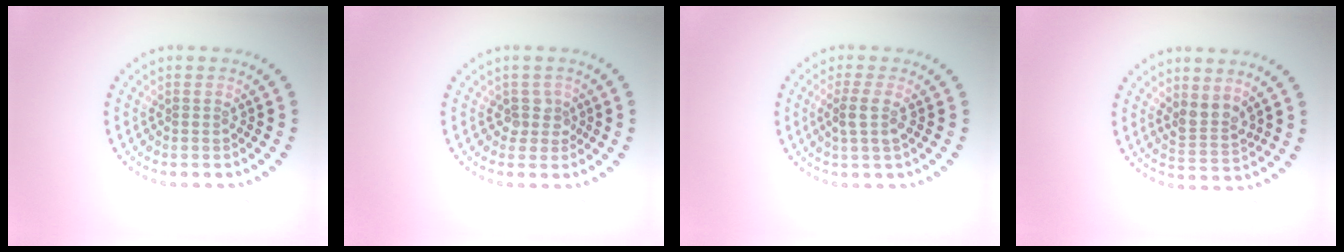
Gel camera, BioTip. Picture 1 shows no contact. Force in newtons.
{"total": 1.8, "press": 1.3, "slide": 1.2}
{"total": 2.2, "press": 1.7, "slide": 1.3}
{"total": 2.3, "press": 1.9, "slide": 1.3}